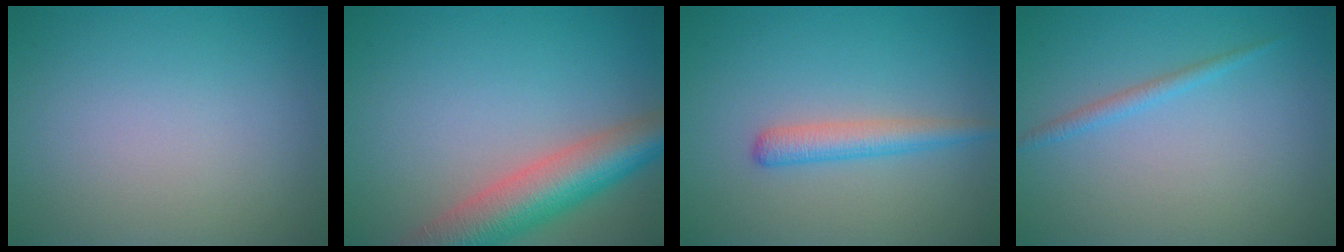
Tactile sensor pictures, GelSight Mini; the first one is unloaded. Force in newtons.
{"total": 7.6, "press": 7.6, "slide": 0.3}
{"total": 2.5, "press": 2.5, "slide": 0.1}
{"total": 1.2, "press": 1.2, "slide": 0.1}